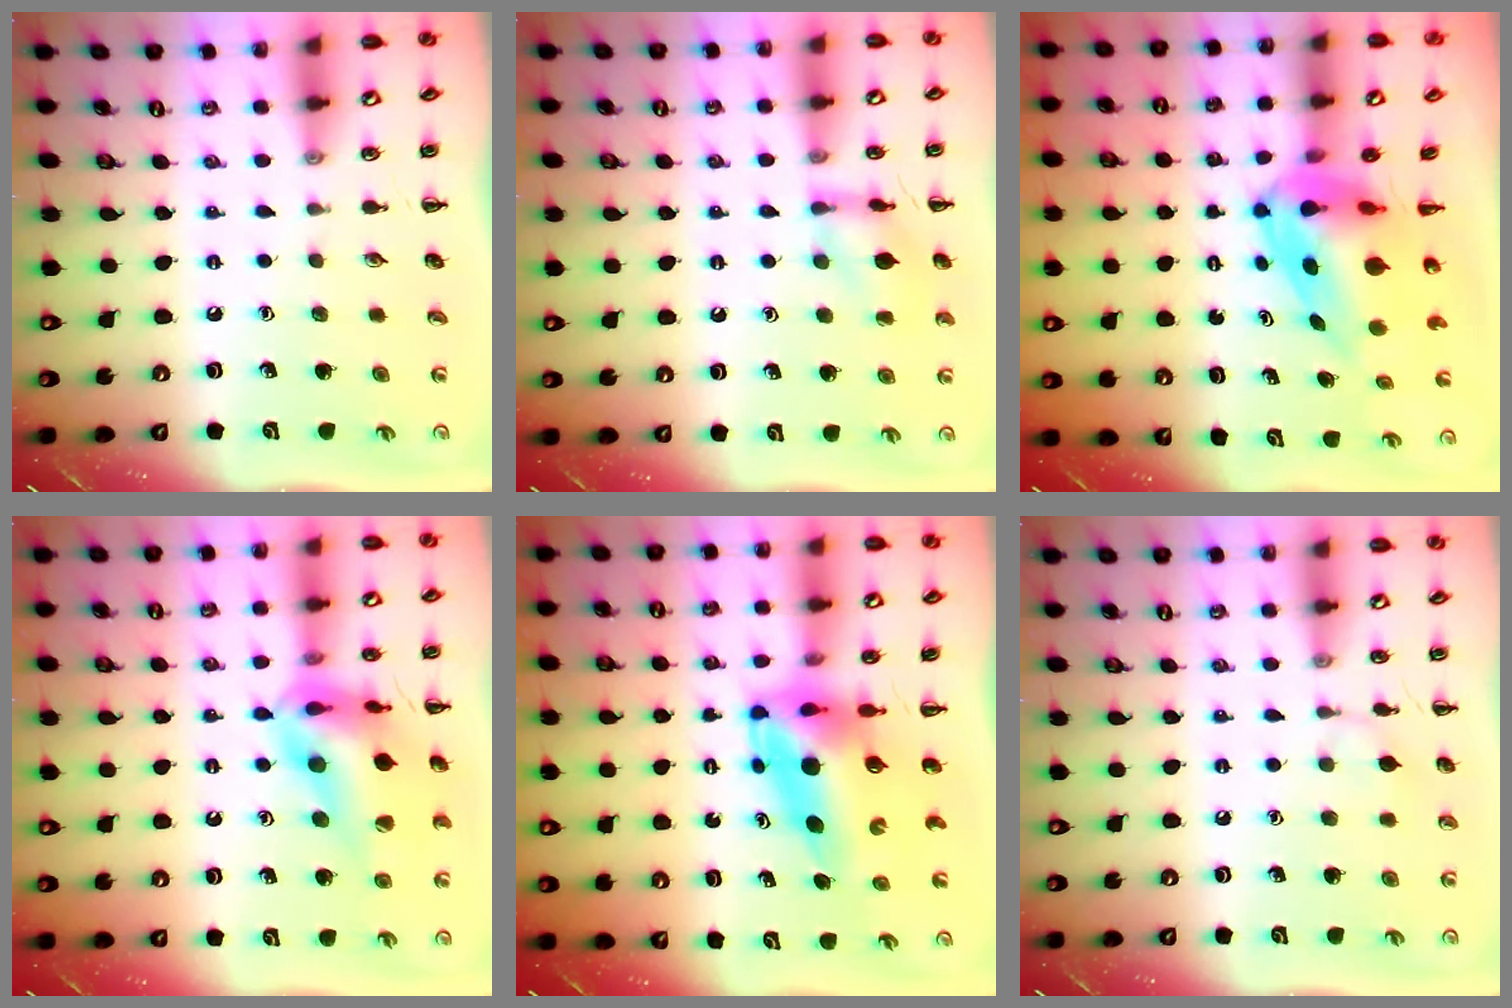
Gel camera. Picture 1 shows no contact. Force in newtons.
{"total": 10.8, "press": 10.8, "slide": 0.4}
{"total": 8.1, "press": 7.7, "slide": 2.3}
{"total": 18.0, "press": 17.8, "slide": 2.2}
{"total": 8.8, "press": 8.3, "slide": 2.9}
{"total": 6.5, "press": 6.3, "slide": 1.7}